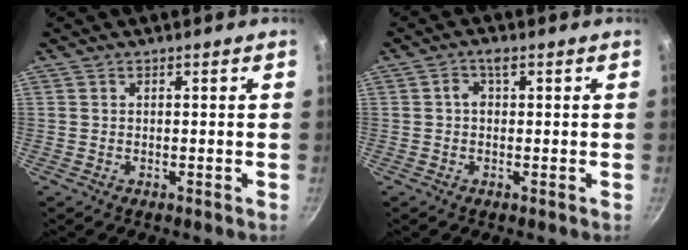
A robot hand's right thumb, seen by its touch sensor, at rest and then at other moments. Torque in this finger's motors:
{"motor_torque": [0.65, 0.04, 0.31, -0.52, -0.05]}